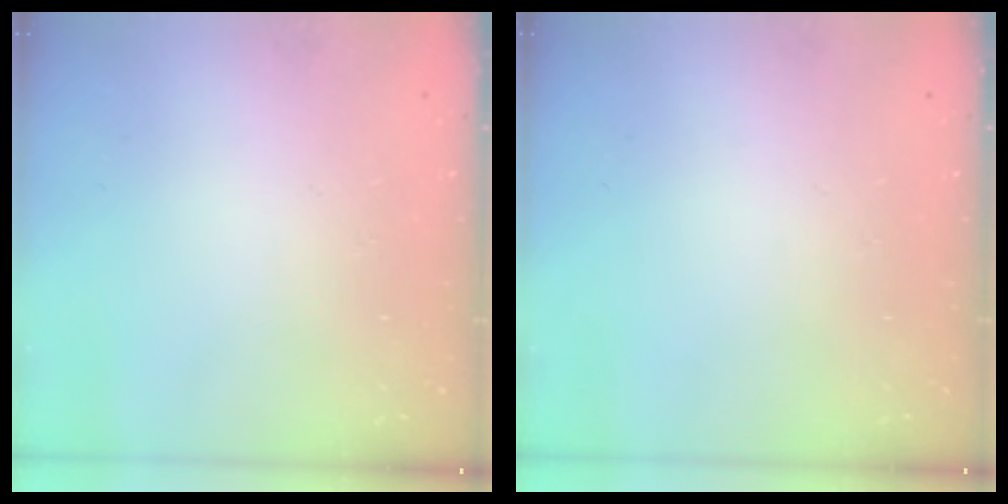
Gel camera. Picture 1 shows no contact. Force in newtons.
{"total": 0.0}